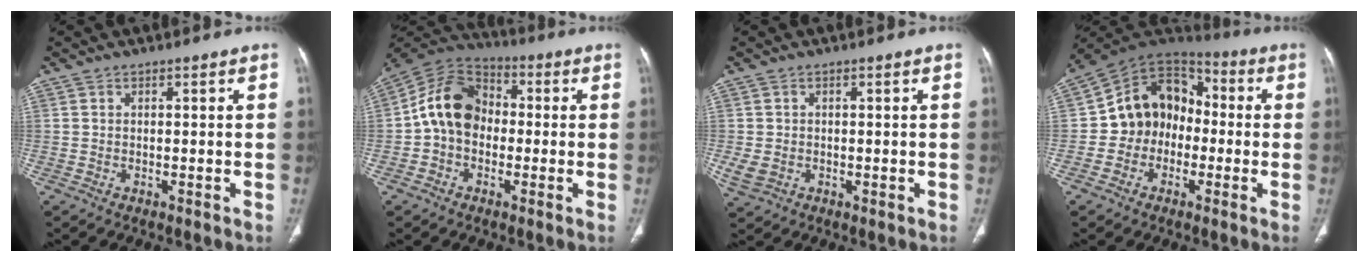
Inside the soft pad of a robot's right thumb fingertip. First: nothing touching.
{"total": 12.4, "force": [-0.7, 9.5, 8.0], "torque": [-0.128, 0.036, -0.029]}
{"total": 3.3, "force": [-0.4, 2.6, 1.9], "torque": [-0.044, 0.001, 0.000]}
{"total": 14.0, "force": [-1.5, 11.5, 7.9], "torque": [-0.090, 0.045, -0.040]}